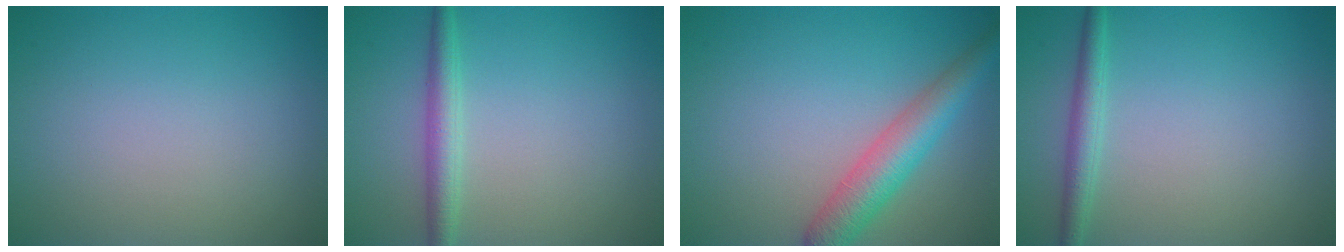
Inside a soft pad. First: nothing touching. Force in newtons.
{"total": 2.4, "press": 2.4, "slide": 0.0}
{"total": 4.7, "press": 4.7, "slide": 0.1}
{"total": 2.1, "press": 2.1, "slide": 0.0}